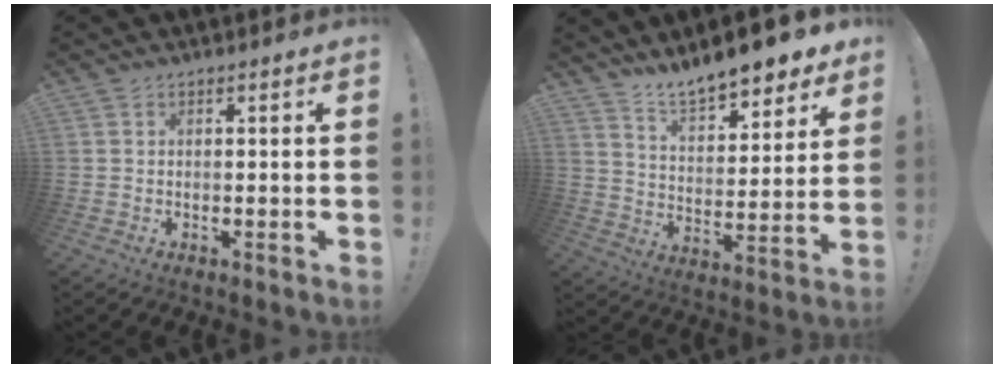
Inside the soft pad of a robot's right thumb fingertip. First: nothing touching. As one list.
[{"total": 12.2, "force": [11.1, 2.8, 4.3], "torque": [-0.080, -0.091, 0.194]}]